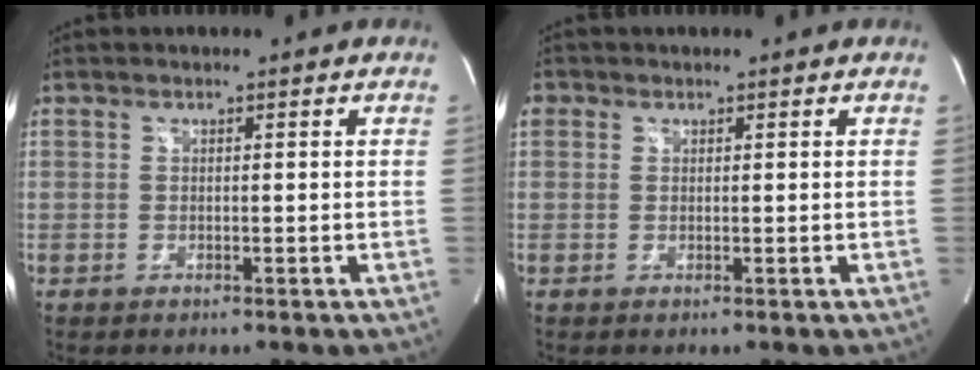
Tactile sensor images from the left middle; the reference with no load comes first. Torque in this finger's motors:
{"motor_torque": [0.52, -0.22, 0.18, 0.05]}